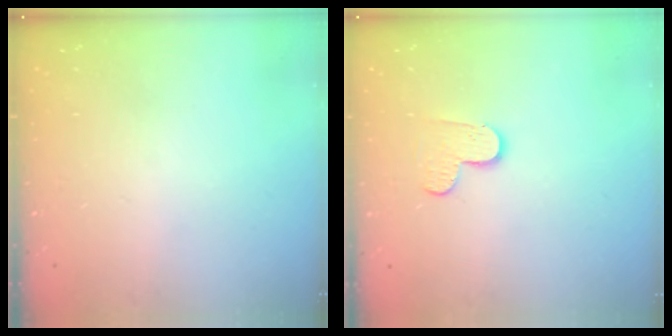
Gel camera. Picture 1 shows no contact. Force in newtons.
{"total": 4.8, "press": 4.8, "slide": 0.5}